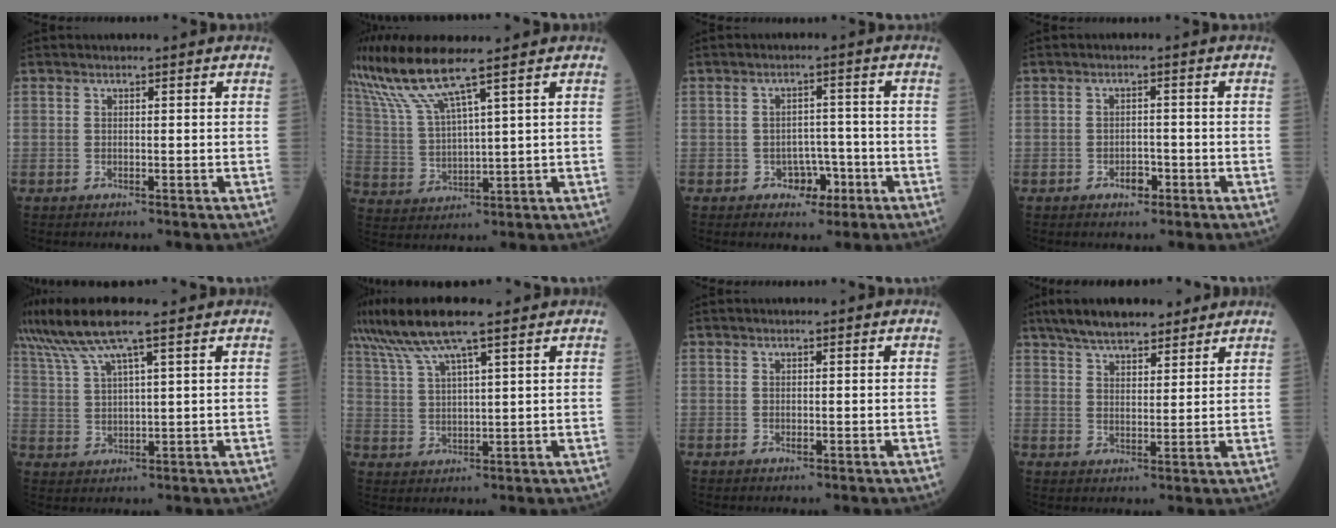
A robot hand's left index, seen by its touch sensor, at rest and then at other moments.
{"total": 8.9, "force": [7.0, -1.1, 5.4], "torque": [-0.125, 0.006, 0.149]}
{"total": 3.9, "force": [-2.0, 2.8, 1.9], "torque": [-0.019, 0.010, -0.024]}
{"total": 2.2, "force": [-1.4, 1.2, 1.3], "torque": [-0.016, 0.004, -0.019]}
{"total": 8.5, "force": [6.5, -0.3, 5.5], "torque": [-0.116, 0.026, 0.124]}
{"total": 10.1, "force": [7.7, 0.4, 6.5], "torque": [-0.129, 0.031, 0.142]}
{"total": 0.0}
{"total": 10.7, "force": [8.7, 3.2, 5.3], "torque": [-0.081, 0.026, 0.145]}